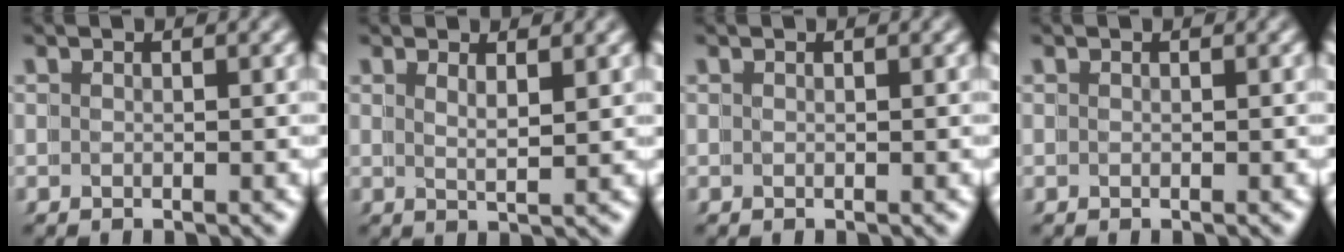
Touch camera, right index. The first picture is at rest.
{"total": 2.5, "force": [0.5, -2.5, 0.2], "torque": [-0.001, -0.010, 0.024]}
{"total": 0.8, "force": [0.1, -0.5, -0.6], "torque": [0.007, -0.001, 0.003]}
{"total": 0.0}